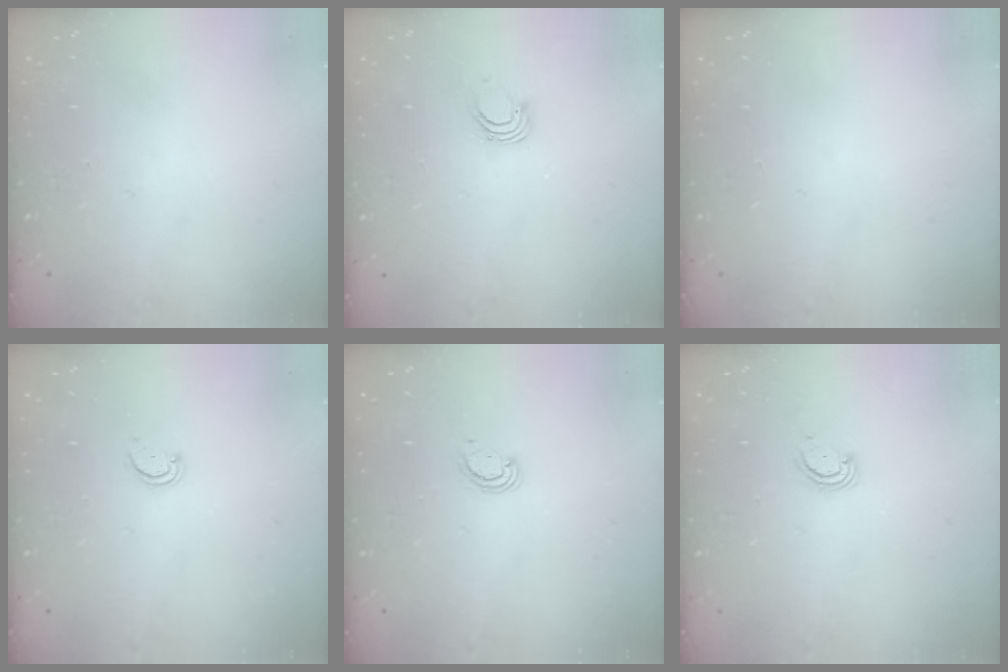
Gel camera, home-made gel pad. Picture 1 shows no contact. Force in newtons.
{"total": 2.7, "press": 2.7, "slide": 0.1}
{"total": 0.0}
{"total": 1.9, "press": 1.9, "slide": 0.2}
{"total": 2.6, "press": 2.6, "slide": 0.3}
{"total": 2.9, "press": 2.9, "slide": 0.2}